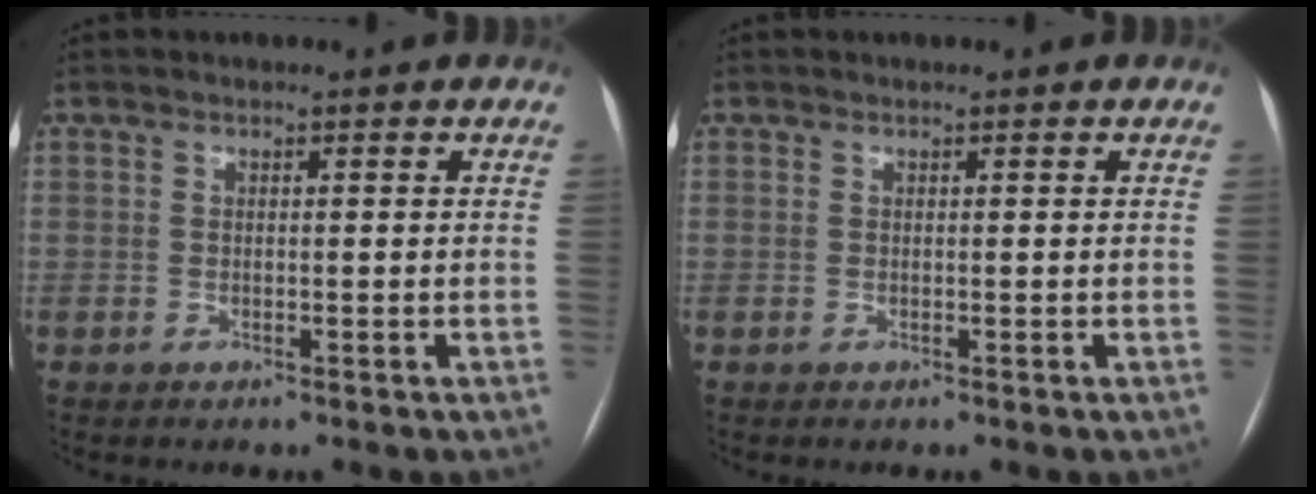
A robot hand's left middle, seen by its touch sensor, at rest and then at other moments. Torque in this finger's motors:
{"motor_torque": [0.03, 0.03, 0.02, 0.01]}